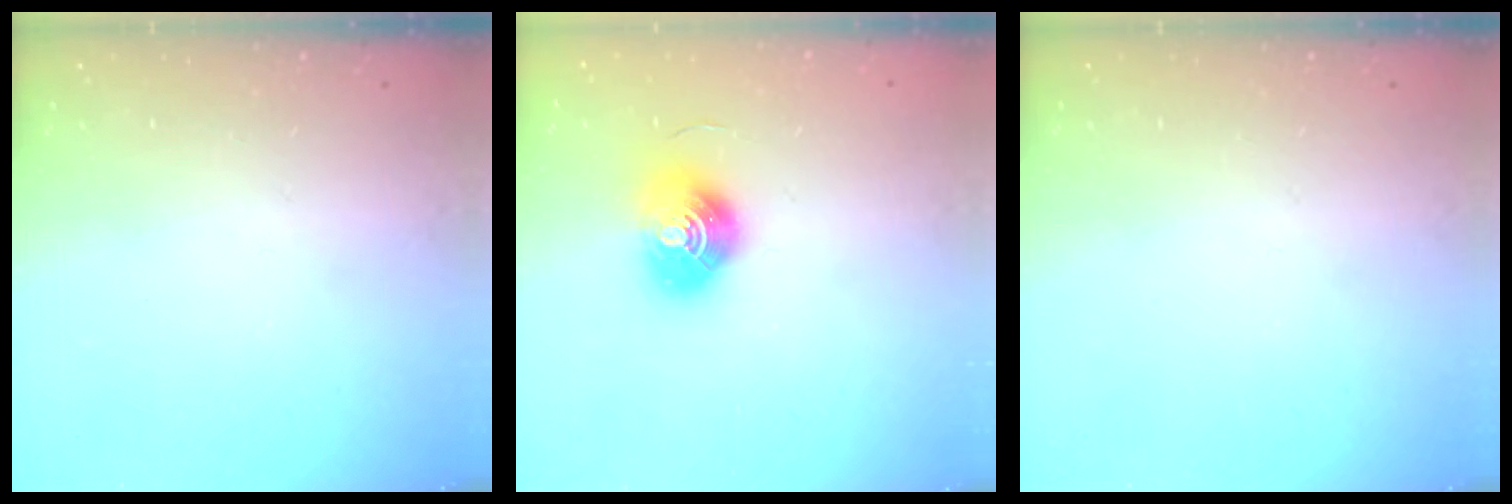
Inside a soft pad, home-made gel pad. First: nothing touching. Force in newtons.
{"total": 10.4, "press": 10.4, "slide": 0.3}
{"total": 0.0}